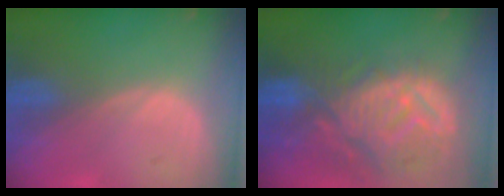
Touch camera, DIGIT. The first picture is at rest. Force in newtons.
{"total": 12.7, "press": 11.1, "slide": 6.0}